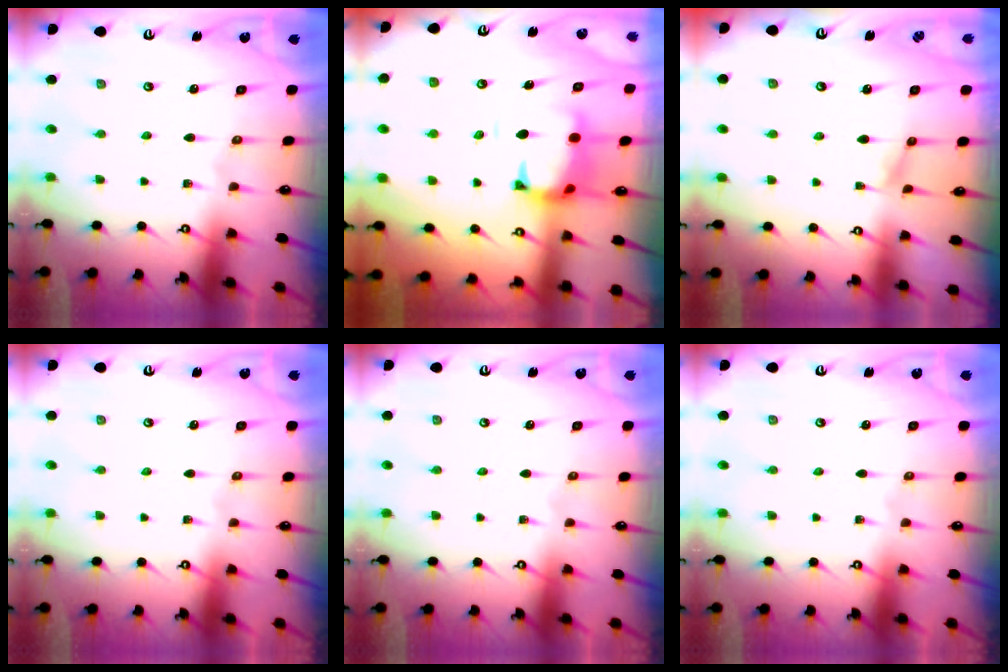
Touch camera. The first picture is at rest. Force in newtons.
{"total": 2.3, "press": 2.0, "slide": 1.2}
{"total": 0.7, "press": 0.4, "slide": 0.6}
{"total": 0.0}
{"total": 0.0}
{"total": 0.0}